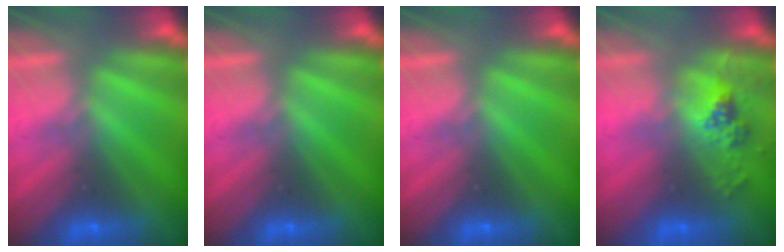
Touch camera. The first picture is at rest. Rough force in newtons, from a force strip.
{"total": 0.0}
{"total": 0.0}
{"total": 2.5}